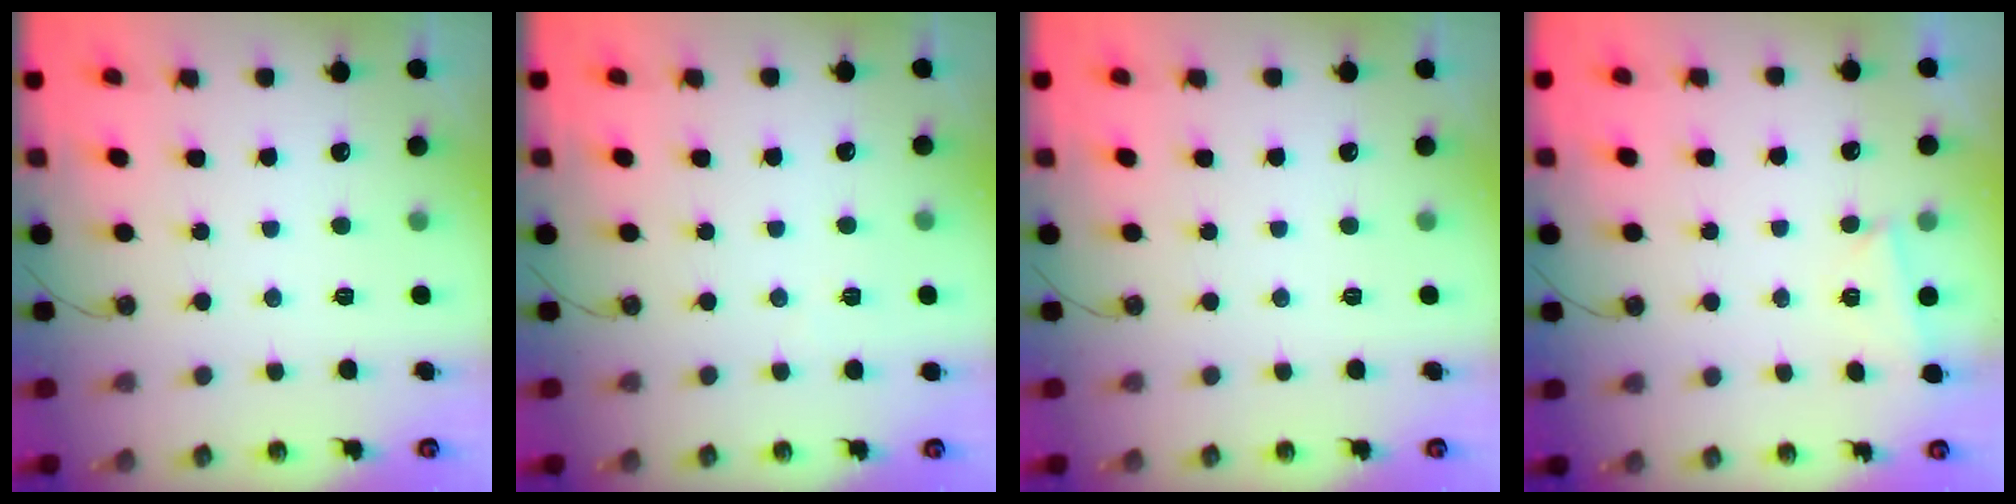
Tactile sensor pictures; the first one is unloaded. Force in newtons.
{"total": 2.0, "press": 1.9, "slide": 0.8}
{"total": 0.0}
{"total": 2.3, "press": 2.2, "slide": 0.9}